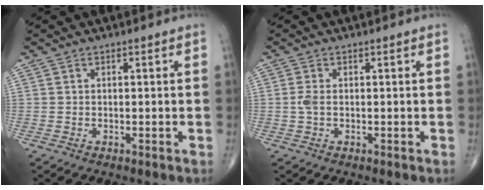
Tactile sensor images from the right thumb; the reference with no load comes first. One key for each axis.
{"total": 1.7, "fx": -0.1, "fy": 0.8, "fz": 1.5, "tx": -0.042, "ty": -0.001, "tz": -0.004}